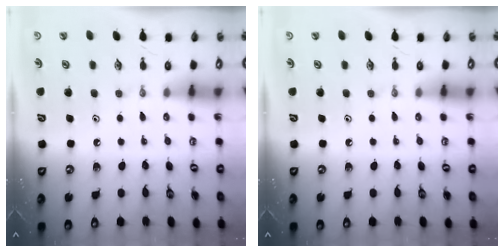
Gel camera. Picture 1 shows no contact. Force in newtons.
{"total": 0.0}